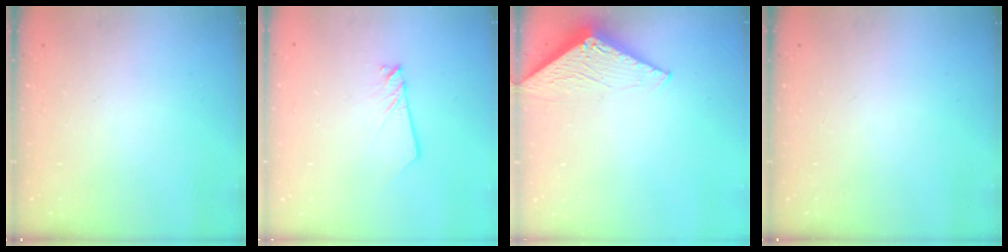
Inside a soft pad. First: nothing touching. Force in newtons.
{"total": 2.4, "press": 2.4, "slide": 0.2}
{"total": 3.1, "press": 3.1, "slide": 0.2}
{"total": 0.0}